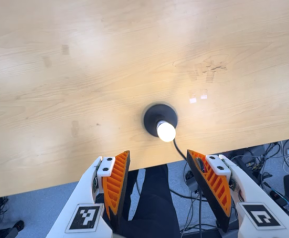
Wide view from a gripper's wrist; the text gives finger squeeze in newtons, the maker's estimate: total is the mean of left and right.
{"total": 0.0}